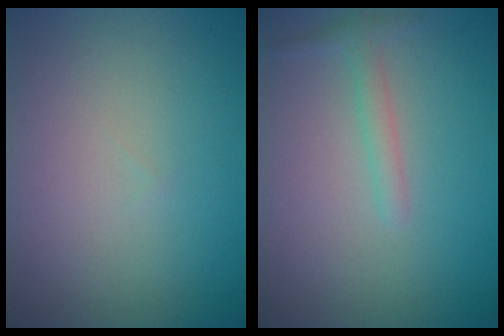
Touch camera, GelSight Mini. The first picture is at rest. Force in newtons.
{"total": 1.4, "press": 1.4, "slide": 0.1}